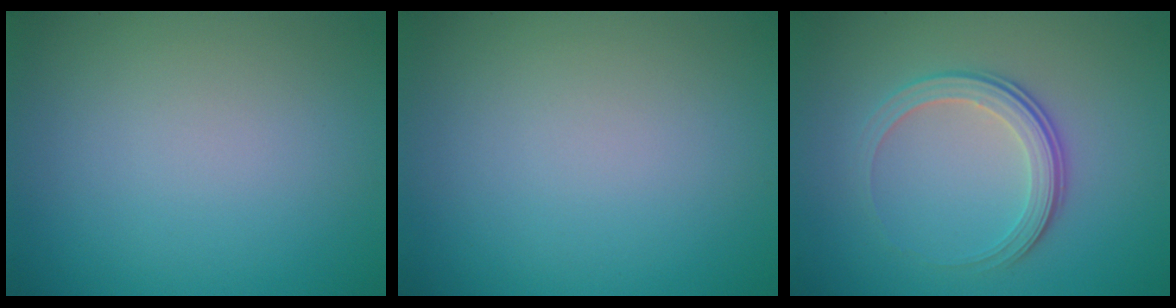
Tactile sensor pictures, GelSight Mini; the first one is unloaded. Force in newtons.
{"total": 0.0}
{"total": 3.7, "press": 2.8, "slide": 2.5}